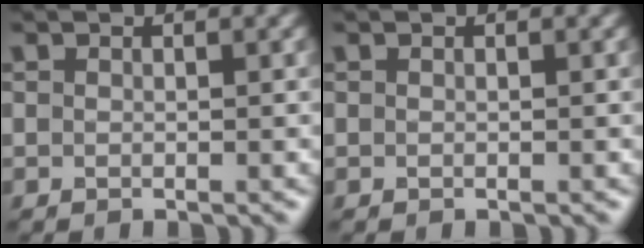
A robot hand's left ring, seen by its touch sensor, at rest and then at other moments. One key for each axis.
{"total": 0.0}